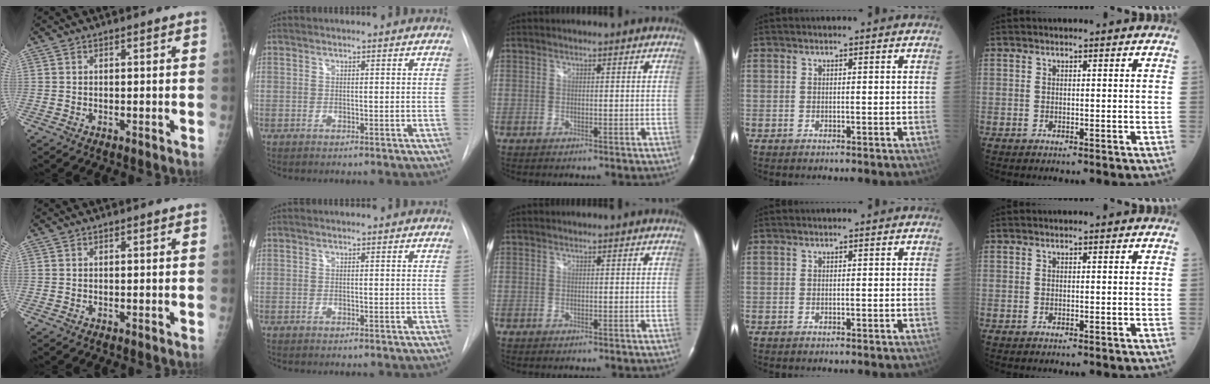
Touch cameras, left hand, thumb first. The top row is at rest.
{}